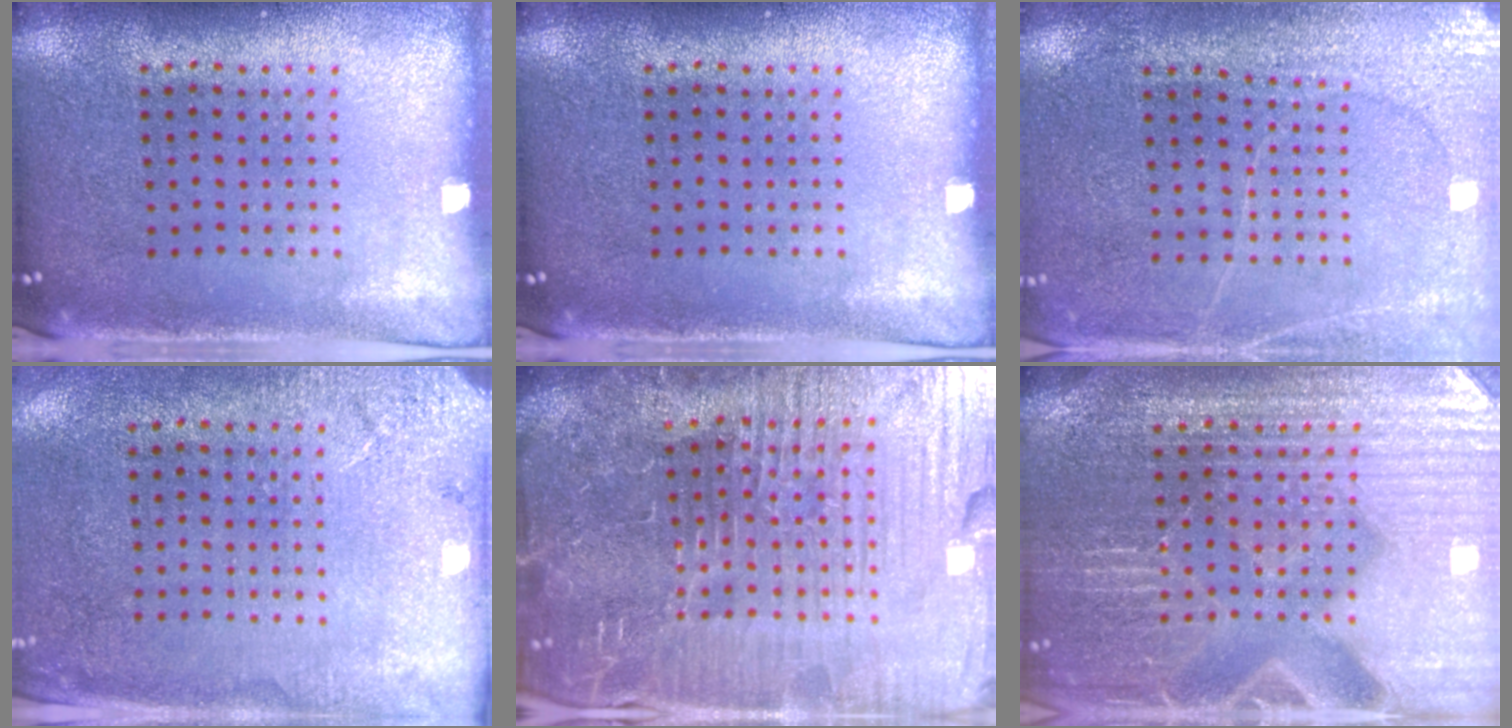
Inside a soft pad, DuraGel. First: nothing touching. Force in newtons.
{"total": 0.0}
{"total": 2.7, "press": 2.7, "slide": 0.4}
{"total": 2.6, "press": 2.4, "slide": 0.9}
{"total": 7.5, "press": 6.7, "slide": 3.4}
{"total": 4.9, "press": 4.6, "slide": 1.6}